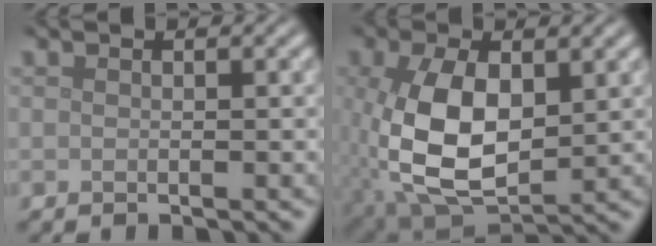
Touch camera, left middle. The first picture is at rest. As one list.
[{"total": 9.8, "force": [-0.1, 5.5, 8.1], "torque": [-0.181, -0.012, 0.004]}]